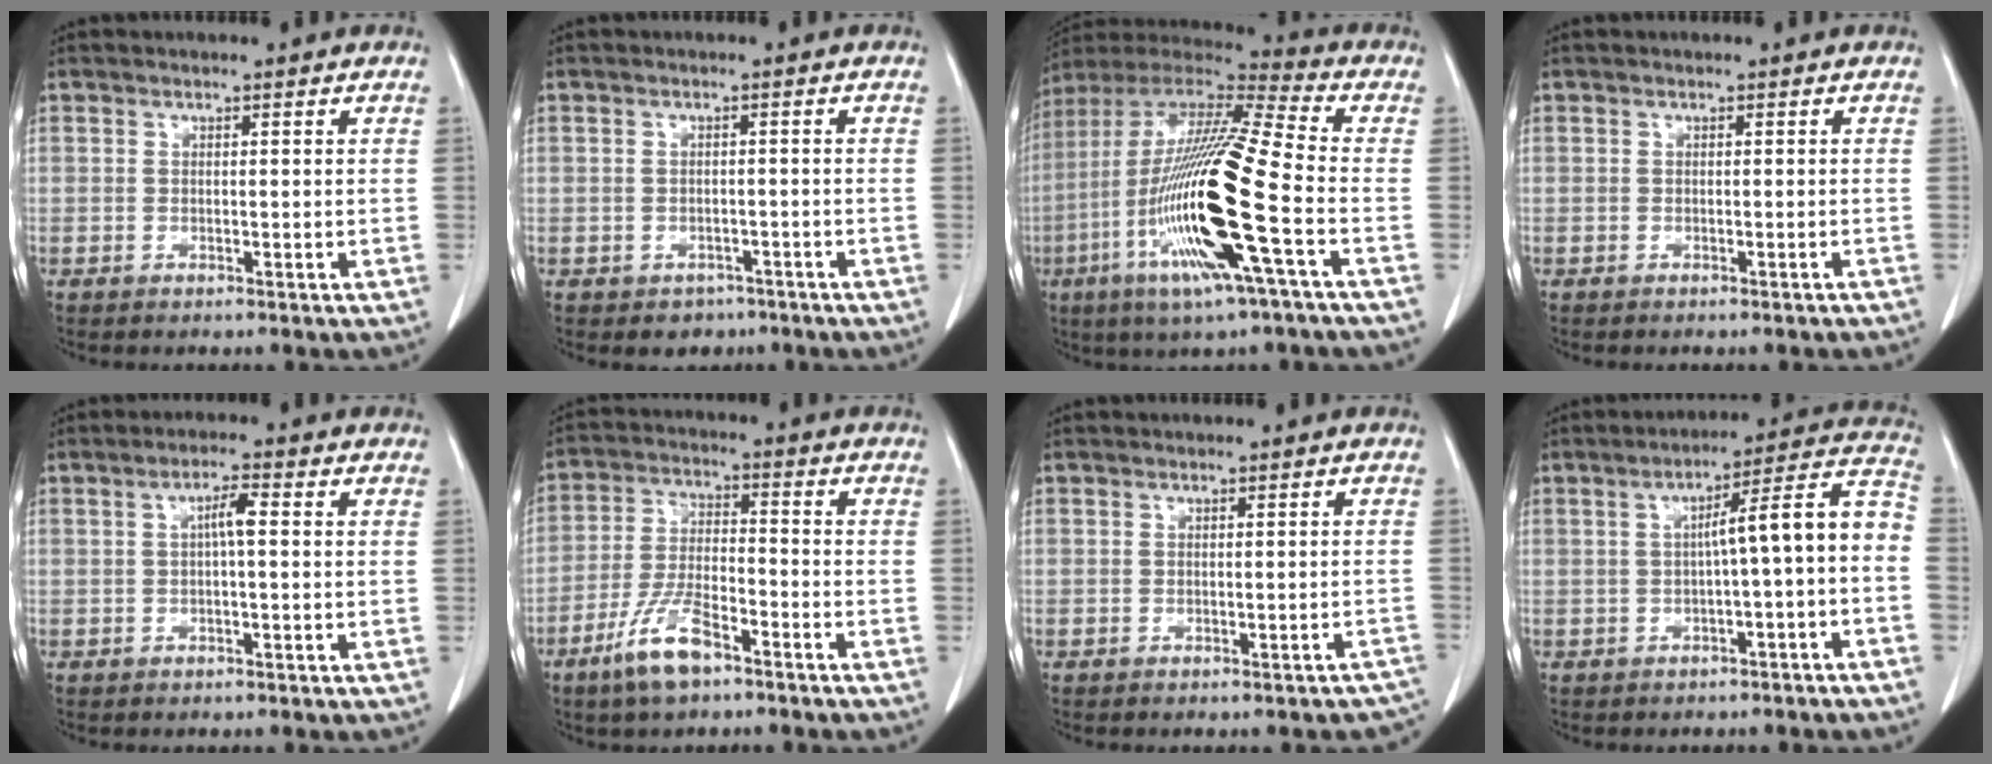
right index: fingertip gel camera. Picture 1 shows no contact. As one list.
[{"total": 2.9, "force": [-1.8, 2.3, 0.4], "torque": [-0.001, 0.011, -0.019]}, {"total": 22.5, "force": [-6.4, 0.8, 21.5], "torque": [-0.446, -0.028, -0.129]}, {"total": 1.1, "force": [-0.9, 0.1, 0.5], "torque": [-0.011, -0.001, -0.008]}, {"total": 3.0, "force": [0.2, 0.3, 2.9], "torque": [-0.052, 0.006, 0.004]}, {"total": 9.2, "force": [-6.0, 2.7, 6.4], "torque": [-0.136, -0.002, -0.108]}, {"total": 5.2, "force": [-4.5, 1.7, 1.8], "torque": [0.001, 0.000, -0.044]}, {"total": 9.8, "force": [-1.5, 0.3, 9.7], "torque": [-0.127, 0.039, -0.023]}]